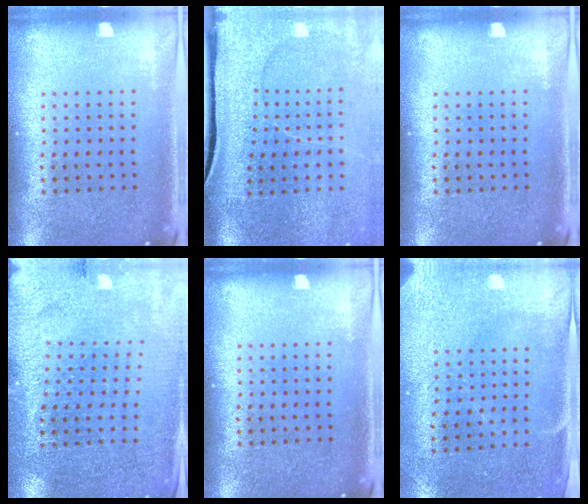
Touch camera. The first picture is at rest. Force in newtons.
{"total": 4.1, "press": 3.4, "slide": 2.4}
{"total": 0.0}
{"total": 2.8, "press": 2.8, "slide": 0.2}
{"total": 0.0}
{"total": 2.9, "press": 2.4, "slide": 1.6}